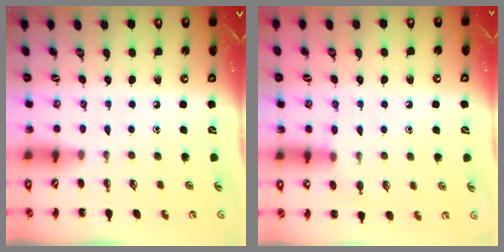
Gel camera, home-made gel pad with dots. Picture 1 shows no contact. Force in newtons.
{"total": 8.2, "press": 7.8, "slide": 2.5}